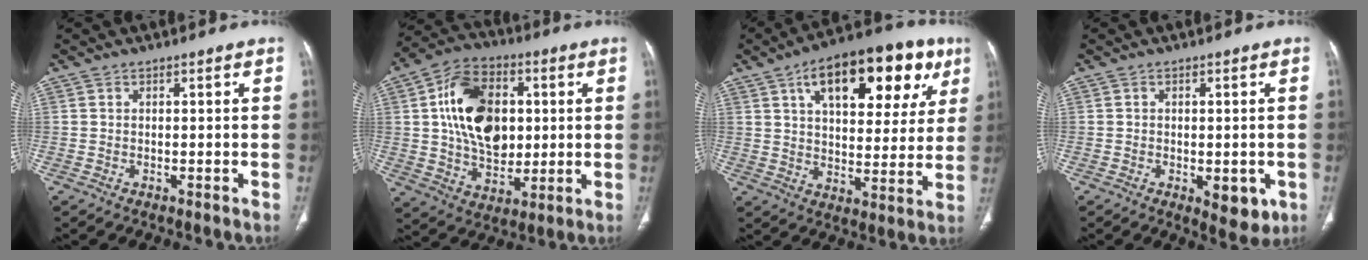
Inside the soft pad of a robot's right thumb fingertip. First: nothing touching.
{"total": 18.3, "force": [3.1, 12.5, 13.1], "torque": [-0.188, 0.002, 0.055]}
{"total": 23.5, "force": [10.6, 11.5, 17.6], "torque": [-0.217, 0.004, 0.157]}
{"total": 5.9, "force": [-1.7, 3.0, 4.8], "torque": [-0.044, -0.006, -0.013]}